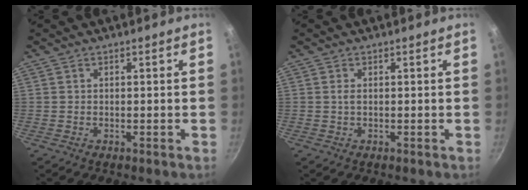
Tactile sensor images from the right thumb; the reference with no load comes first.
{"total": 0.9, "force": [0.1, 0.4, 0.8], "torque": [-0.016, 0.000, 0.001]}